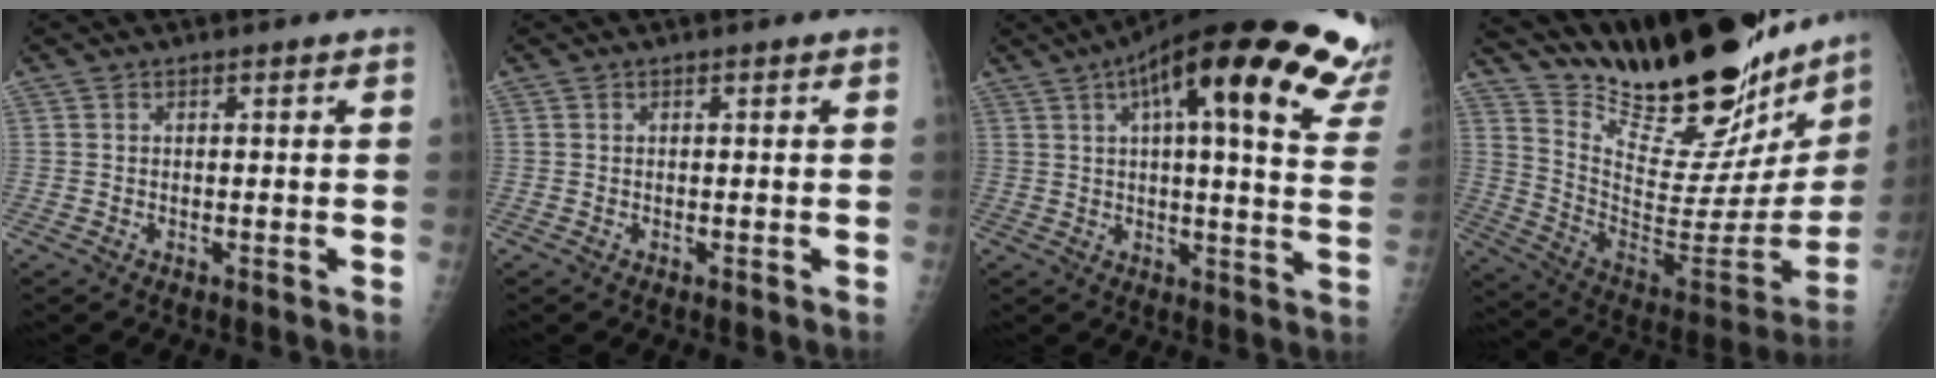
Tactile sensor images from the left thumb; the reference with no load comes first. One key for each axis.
{"total": 0.0}
{"total": 30.7, "fx": 17.0, "fy": 7.3, "fz": 24.4, "tx": -0.268, "ty": 0.008, "tz": 0.219}
{"total": 35.0, "fx": 28.1, "fy": 10.3, "fz": 18.1, "tx": -0.268, "ty": -0.141, "tz": 0.416}